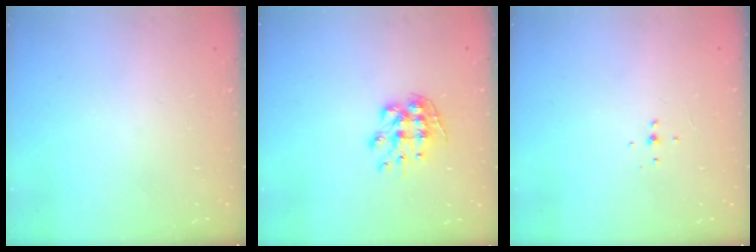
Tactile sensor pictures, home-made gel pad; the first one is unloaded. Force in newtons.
{"total": 8.4, "press": 8.3, "slide": 0.4}
{"total": 4.1, "press": 4.0, "slide": 0.6}